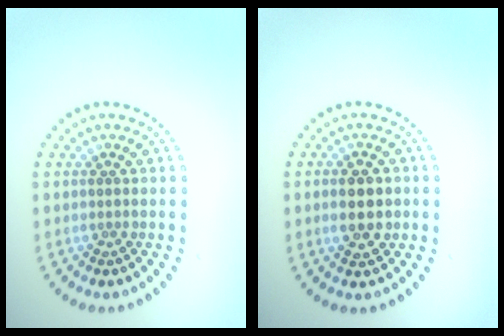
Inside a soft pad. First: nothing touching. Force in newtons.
{"total": 4.2, "press": 4.2, "slide": 0.2}